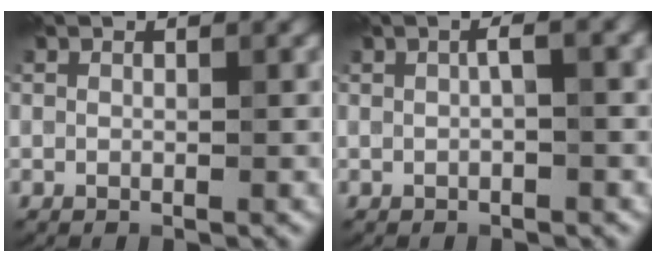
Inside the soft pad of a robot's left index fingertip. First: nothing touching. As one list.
[{"total": 2.1, "force": [0.1, 0.5, 2.1], "torque": [-0.031, 0.011, -0.001]}]